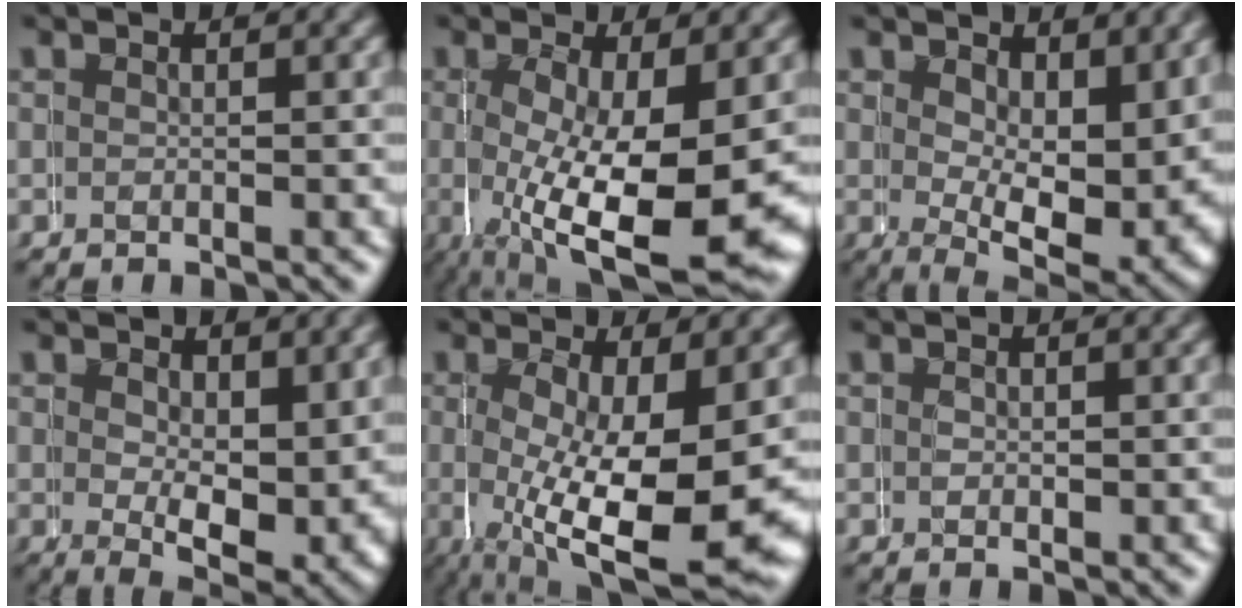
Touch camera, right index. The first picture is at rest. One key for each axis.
{"total": 11.0, "fx": -1.3, "fy": 4.5, "fz": 9.9, "tx": -0.186, "ty": -0.047, "tz": 0.008}
{"total": 8.4, "fx": 0.3, "fy": 4.3, "fz": 7.3, "tx": -0.107, "ty": -0.045, "tz": 0.024}
{"total": 6.7, "fx": 0.6, "fy": 3.2, "fz": 5.8, "tx": -0.088, "ty": -0.034, "tz": 0.025}
{"total": 11.2, "fx": -0.9, "fy": 4.6, "fz": 10.1, "tx": -0.185, "ty": -0.045, "tz": 0.012}
{"total": 0.7, "fx": 0.3, "fy": 0.4, "fz": -0.5, "tx": 0.002, "ty": -0.004, "tz": 0.004}